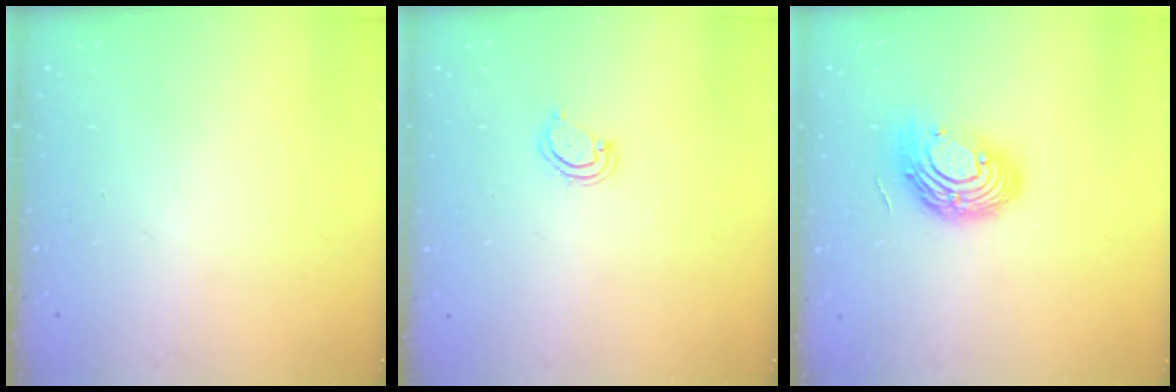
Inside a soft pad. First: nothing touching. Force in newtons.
{"total": 3.9, "press": 3.9, "slide": 0.4}
{"total": 13.0, "press": 12.9, "slide": 1.0}